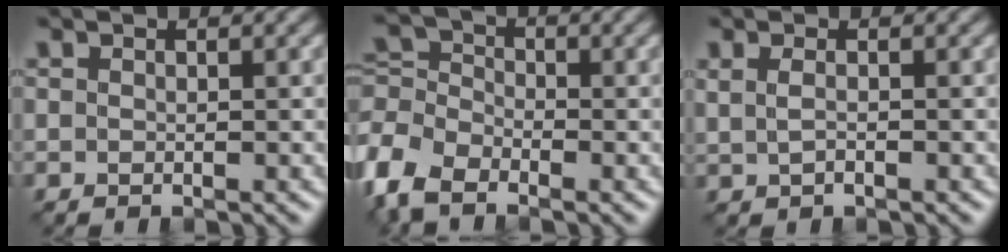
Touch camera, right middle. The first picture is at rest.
{"total": 5.2, "force": [-3.3, 2.9, 2.8], "torque": [-0.067, 0.009, -0.082]}
{"total": 0.9, "force": [0.1, 0.2, 0.9], "torque": [-0.027, 0.002, 0.004]}